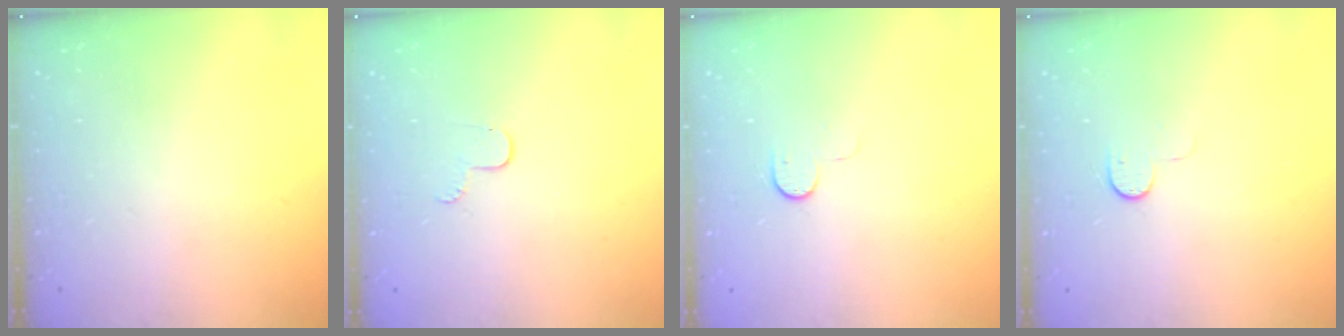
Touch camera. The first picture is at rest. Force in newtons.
{"total": 3.5, "press": 3.5, "slide": 0.4}
{"total": 4.9, "press": 4.9, "slide": 0.5}
{"total": 4.9, "press": 4.9, "slide": 0.5}